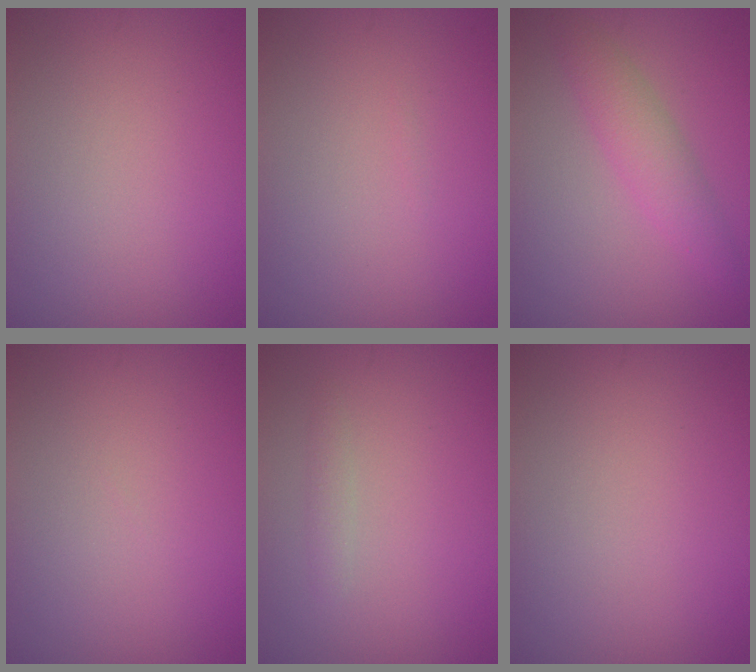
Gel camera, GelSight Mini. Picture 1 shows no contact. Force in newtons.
{"total": 0.0}
{"total": 2.8, "press": 2.8, "slide": 0.0}
{"total": 0.0}
{"total": 0.8, "press": 0.8, "slide": 0.0}
{"total": 0.0}